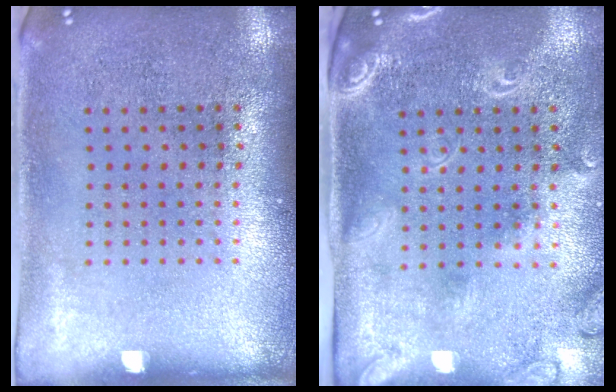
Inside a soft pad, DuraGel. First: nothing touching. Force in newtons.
{"total": 2.4, "press": 1.8, "slide": 1.6}